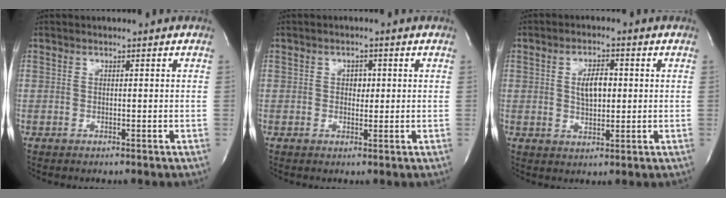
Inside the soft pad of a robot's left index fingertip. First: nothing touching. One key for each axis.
{"total": 1.9, "fx": 0.3, "fy": 1.3, "fz": 1.3, "tx": -0.017, "ty": 0.000, "tz": 0.004}
{"total": 4.8, "fx": 0.6, "fy": 2.3, "fz": 4.2, "tx": -0.076, "ty": 0.003, "tz": 0.014}